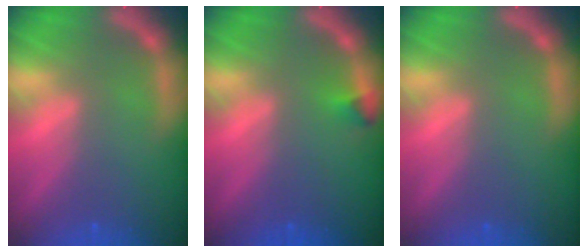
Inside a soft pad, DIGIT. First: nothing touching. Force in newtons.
{"total": 0.9}
{"total": 0.0}